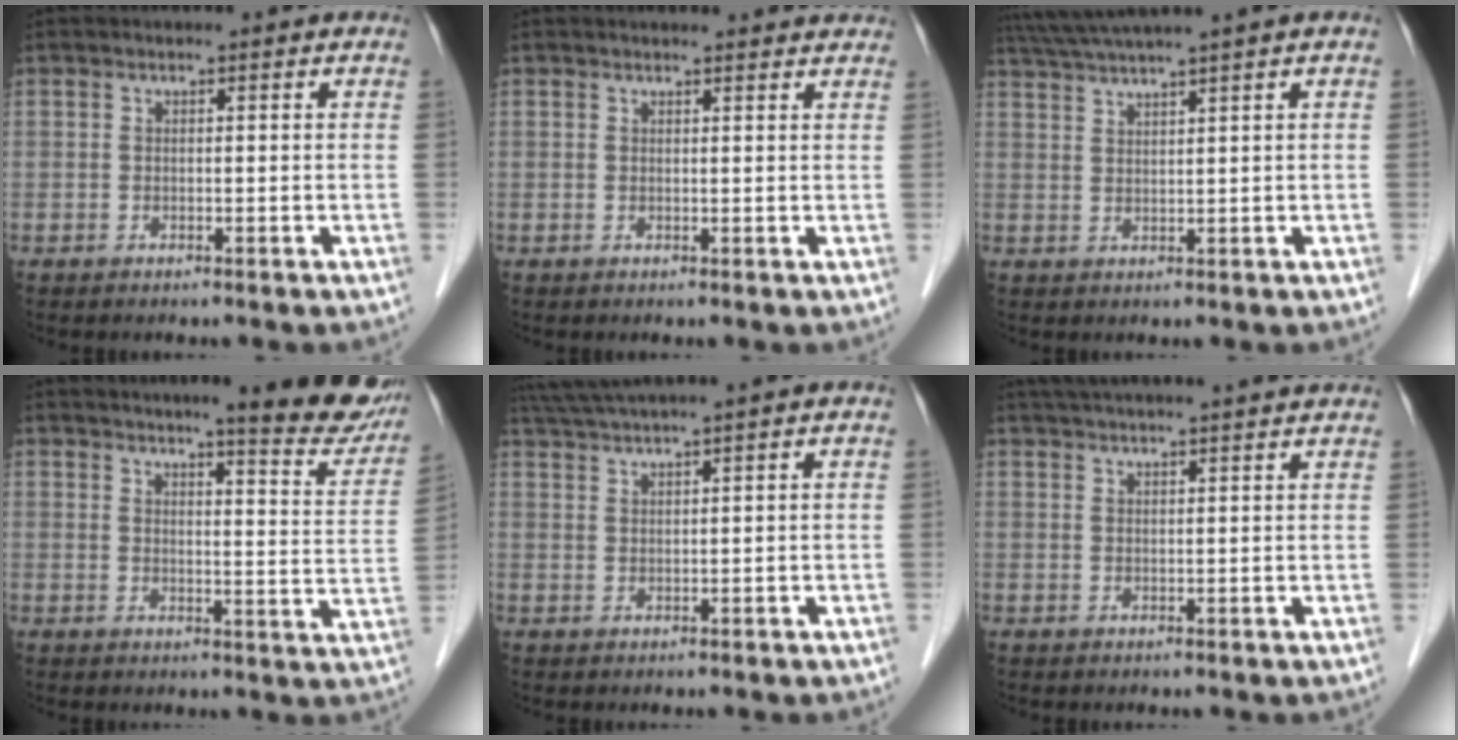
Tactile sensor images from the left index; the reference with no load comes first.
{"total": 6.2, "force": [5.9, 0.9, 1.4], "torque": [-0.011, 0.017, 0.055]}
{"total": 6.6, "force": [5.3, -1.8, 3.5], "torque": [-0.063, 0.023, 0.097]}
{"total": 13.0, "force": [10.9, 1.1, 6.9], "torque": [-0.069, -0.027, 0.120]}
{"total": 5.3, "force": [4.4, -1.5, 2.7], "torque": [-0.055, 0.021, 0.087]}
{"total": 12.5, "force": [11.2, -0.5, 5.7], "torque": [-0.099, 0.035, 0.150]}